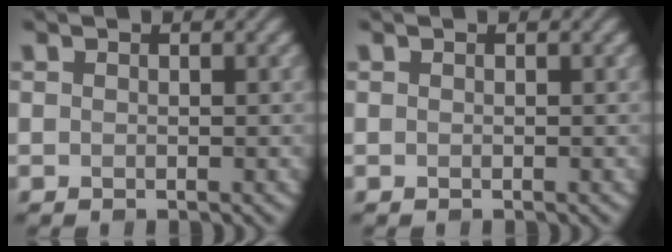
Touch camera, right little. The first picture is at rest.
{"total": 0.0}